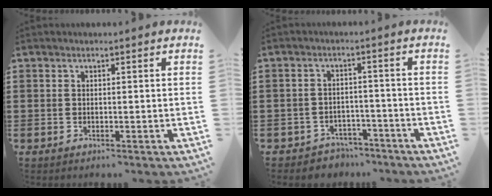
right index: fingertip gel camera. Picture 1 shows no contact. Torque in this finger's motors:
{"motor_torque": [0.58, 1.07, -0.20, -0.12]}